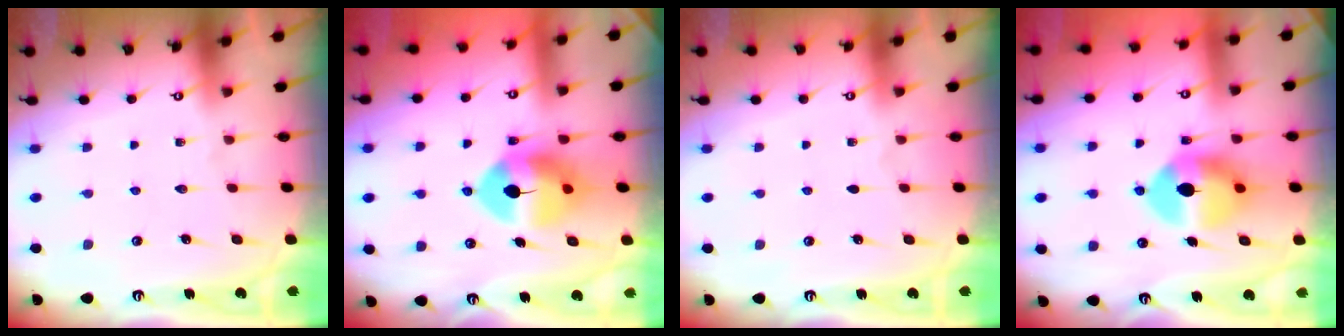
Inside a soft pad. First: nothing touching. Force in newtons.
{"total": 9.6, "press": 9.4, "slide": 2.0}
{"total": 0.0}
{"total": 11.2, "press": 11.1, "slide": 1.7}